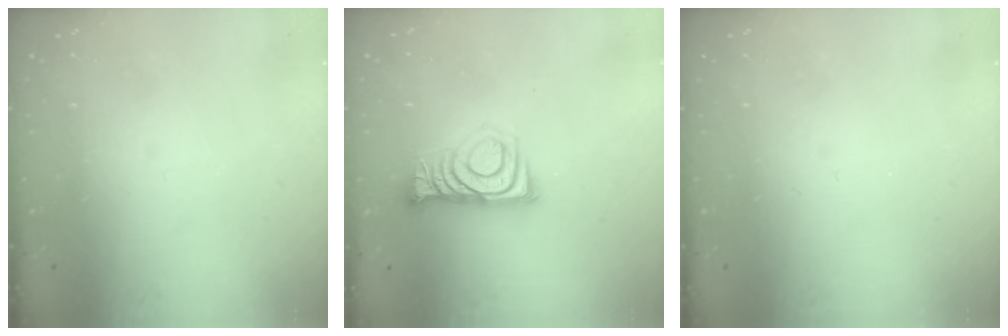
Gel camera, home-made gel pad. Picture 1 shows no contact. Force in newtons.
{"total": 8.9, "press": 8.8, "slide": 0.9}
{"total": 0.0}